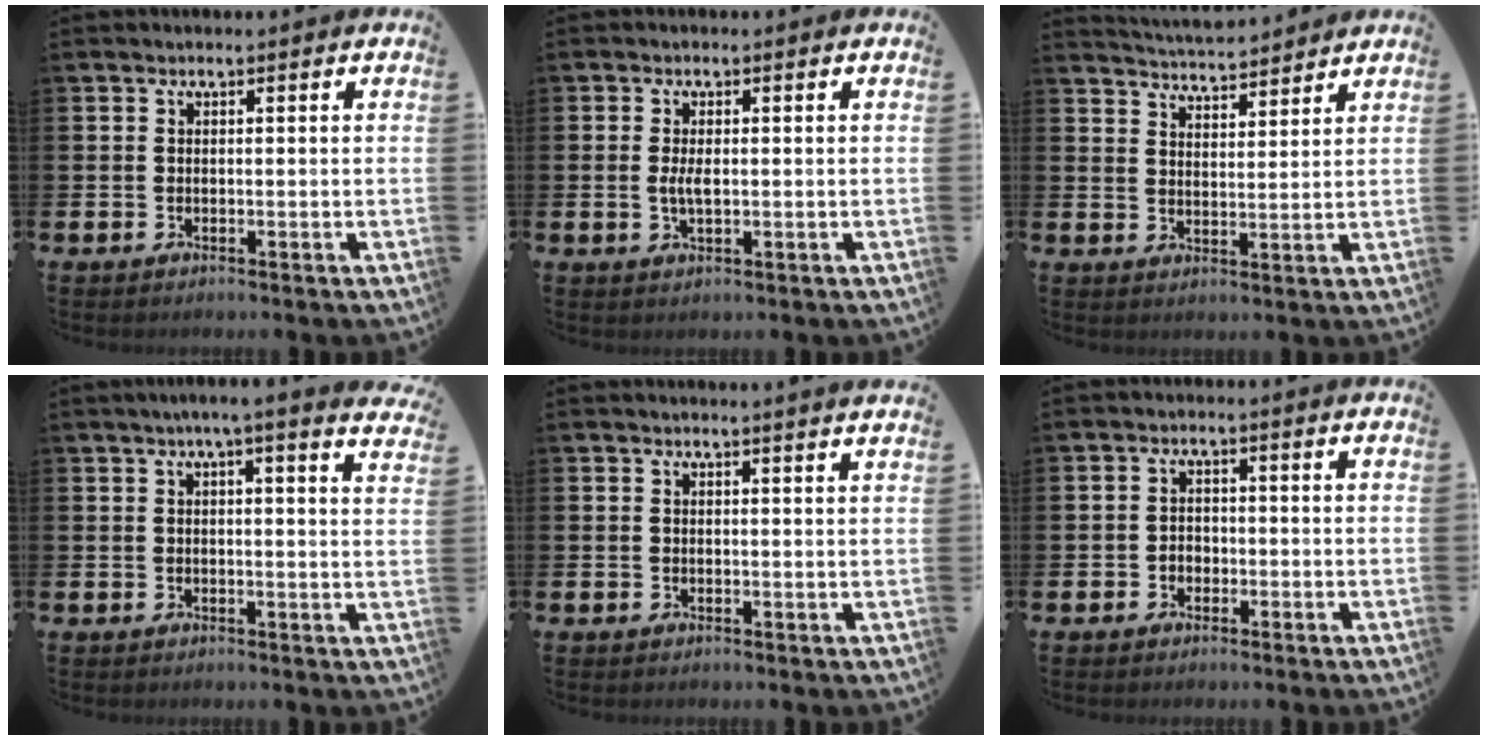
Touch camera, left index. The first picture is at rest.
{"total": 2.3, "force": [0.0, 0.9, 2.1], "torque": [-0.039, 0.002, -0.002]}
{"total": 4.8, "force": [4.8, 0.2, -0.1], "torque": [-0.013, -0.030, 0.086]}
{"total": 3.8, "force": [3.3, -0.4, 1.7], "torque": [-0.031, -0.015, 0.056]}
{"total": 1.2, "force": [1.1, -0.4, 0.1], "torque": [0.003, -0.006, 0.020]}
{"total": 1.7, "force": [-0.6, 1.4, 0.6], "torque": [-0.012, 0.004, -0.015]}